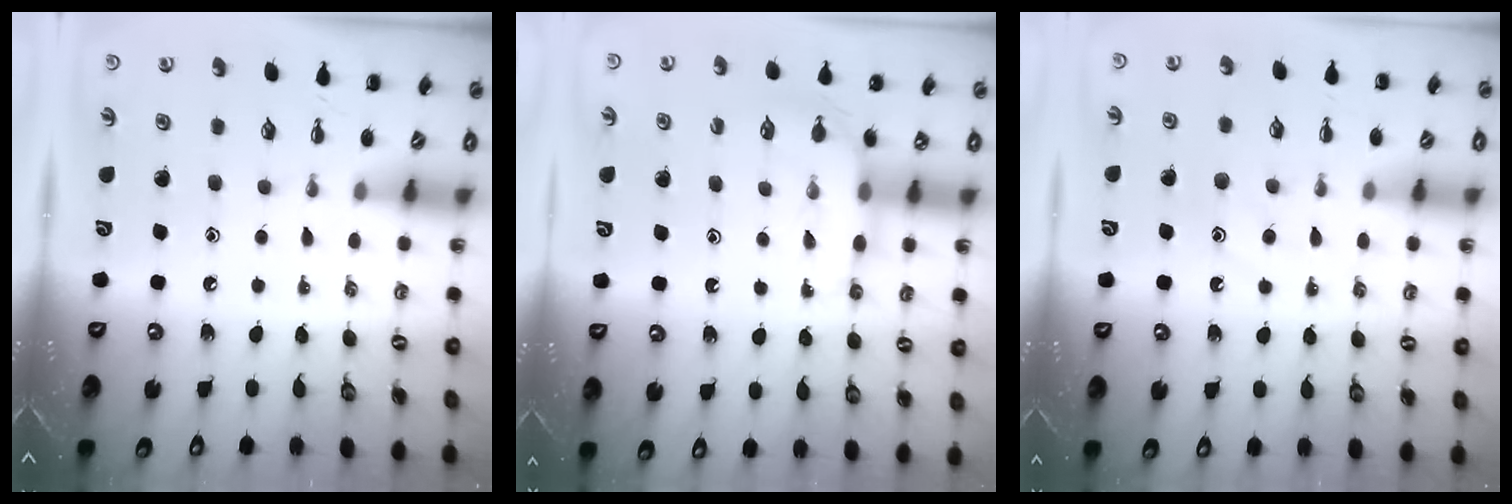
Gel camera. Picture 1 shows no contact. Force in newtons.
{"total": 7.9, "press": 7.8, "slide": 0.8}
{"total": 9.4, "press": 9.4, "slide": 0.7}